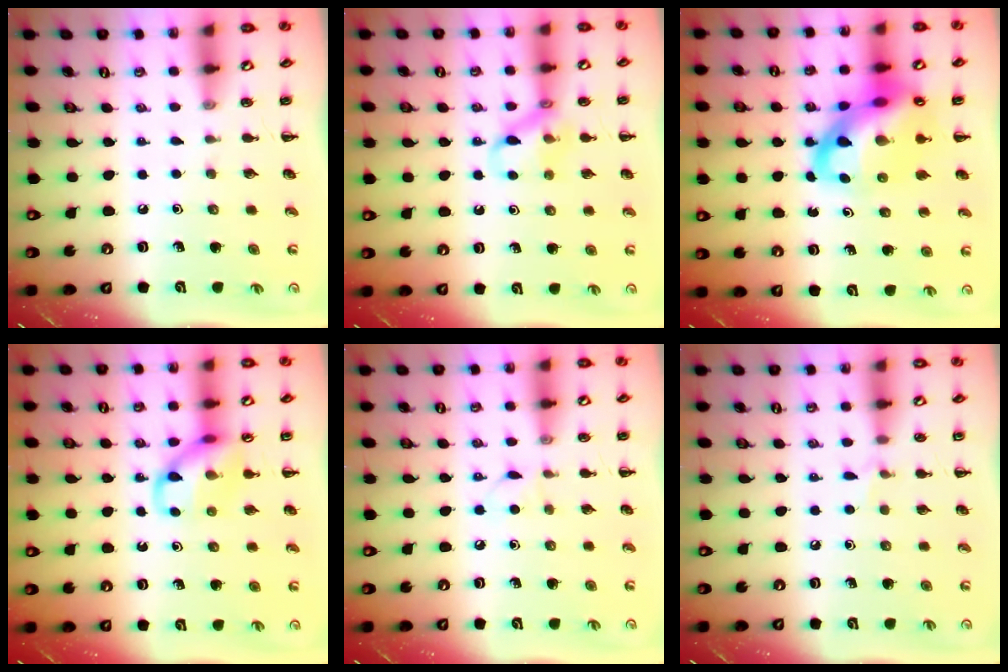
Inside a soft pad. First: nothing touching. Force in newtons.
{"total": 11.0, "press": 10.9, "slide": 1.3}
{"total": 18.0, "press": 17.5, "slide": 4.2}
{"total": 11.1, "press": 11.0, "slide": 1.7}
{"total": 5.2, "press": 5.0, "slide": 1.5}
{"total": 5.1, "press": 4.8, "slide": 1.7}